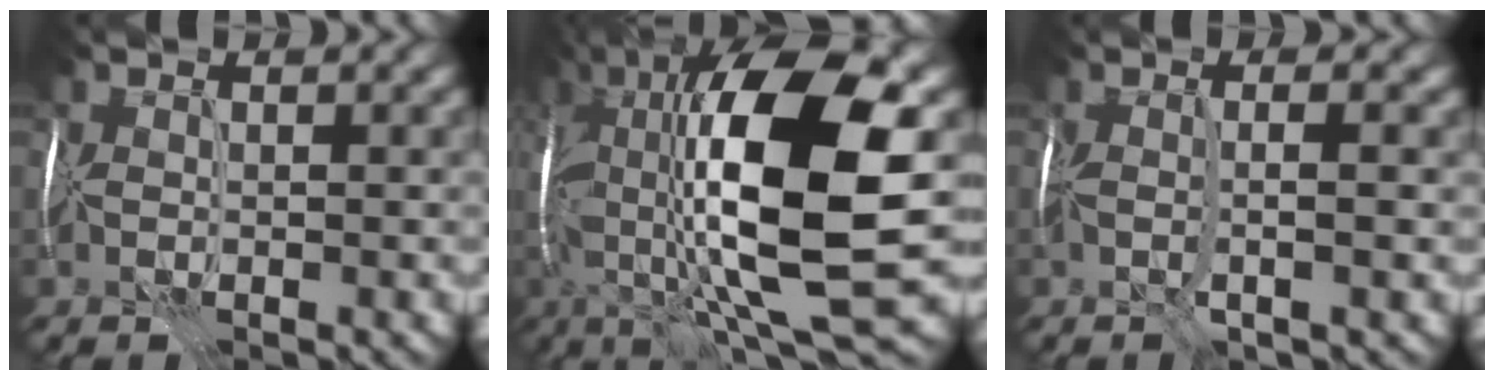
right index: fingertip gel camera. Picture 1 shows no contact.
{"total": 16.1, "force": [1.0, 5.4, 15.1], "torque": [-0.292, 0.006, 0.021]}
{"total": 1.7, "force": [-0.4, 0.0, 1.6], "torque": [-0.030, -0.003, -0.007]}